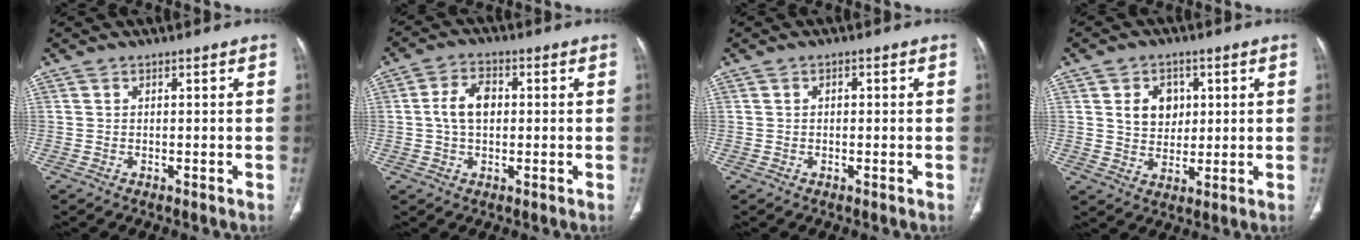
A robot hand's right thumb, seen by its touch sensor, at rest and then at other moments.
{"total": 6.2, "force": [0.4, 3.9, 4.8], "torque": [-0.089, 0.012, 0.003]}
{"total": 0.9, "force": [0.1, 0.7, 0.7], "torque": [-0.008, 0.004, -0.001]}
{"total": 7.1, "force": [2.0, 5.6, 3.8], "torque": [-0.029, -0.010, 0.037]}